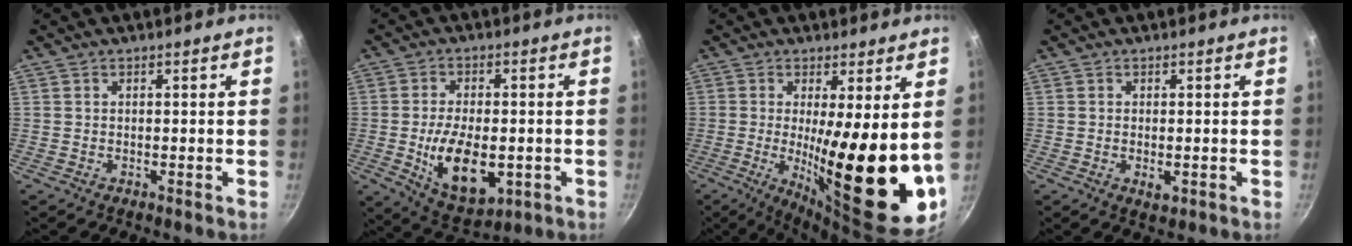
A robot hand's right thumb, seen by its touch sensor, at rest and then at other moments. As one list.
[{"total": 13.5, "force": [-2.6, 7.3, 11.1], "torque": [-0.170, -0.002, -0.029]}, {"total": 18.5, "force": [0.4, 3.8, 18.0], "torque": [-0.259, -0.035, 0.013]}, {"total": 2.3, "force": [-0.5, 1.2, 1.9], "torque": [-0.031, -0.005, -0.007]}]